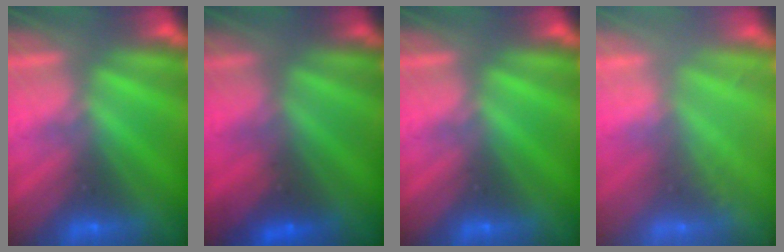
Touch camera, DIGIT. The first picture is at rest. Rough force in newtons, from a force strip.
{"total": 1.6}
{"total": 0.0}
{"total": 1.6}